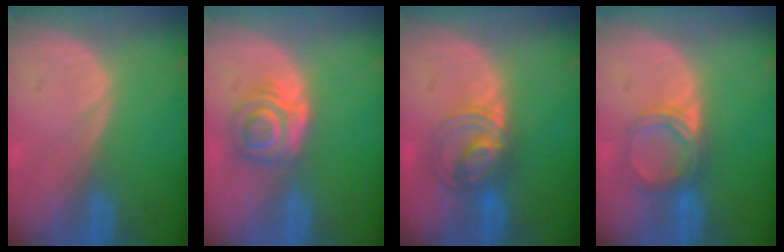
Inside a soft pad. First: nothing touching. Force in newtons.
{"total": 6.4, "press": 5.3, "slide": 3.6}
{"total": 5.9, "press": 5.9, "slide": 0.9}
{"total": 5.0, "press": 4.6, "slide": 1.8}